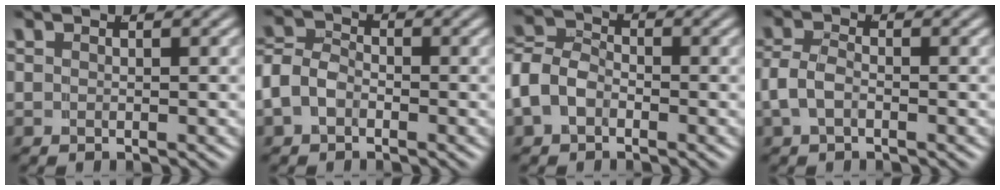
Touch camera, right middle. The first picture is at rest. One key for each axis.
{"total": 4.1, "fx": -1.0, "fy": 3.4, "fz": 2.2, "tx": -0.060, "ty": -0.013, "tz": -0.015}
{"total": 5.5, "fx": -1.2, "fy": 4.6, "fz": 2.8, "tx": -0.074, "ty": -0.015, "tz": -0.020}
{"total": 2.4, "fx": -0.7, "fy": 1.5, "fz": 1.7, "tx": -0.047, "ty": -0.011, "tz": -0.007}